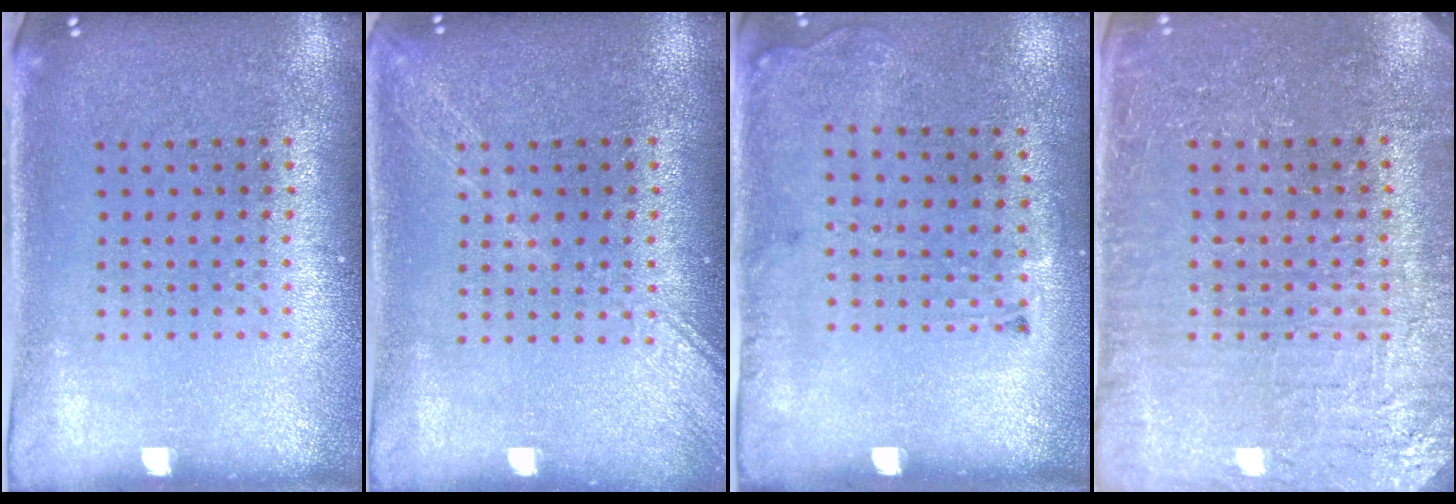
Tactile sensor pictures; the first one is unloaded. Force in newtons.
{"total": 2.6, "press": 2.6, "slide": 0.3}
{"total": 1.9, "press": 1.3, "slide": 1.4}
{"total": 3.5, "press": 3.4, "slide": 0.8}